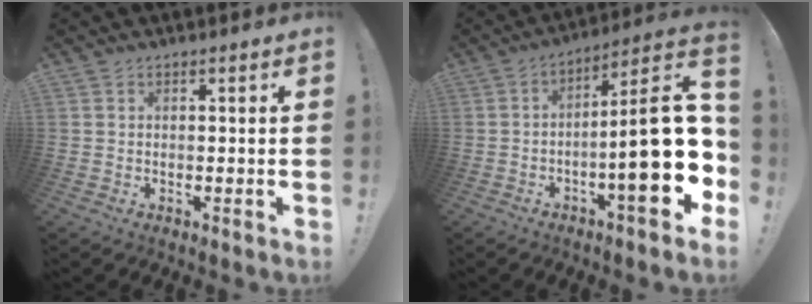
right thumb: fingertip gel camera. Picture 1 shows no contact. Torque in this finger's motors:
{"motor_torque": [2.20, 2.80, 1.33, -1.44, 0.35]}